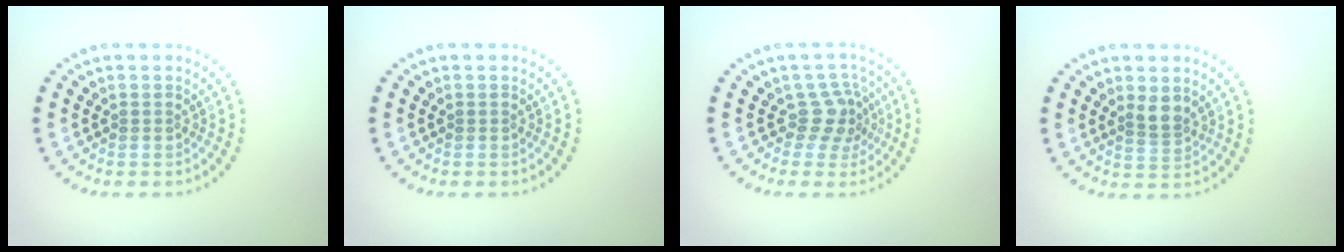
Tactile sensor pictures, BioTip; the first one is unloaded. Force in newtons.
{"total": 0.0}
{"total": 2.8, "press": 2.1, "slide": 1.8}
{"total": 2.0, "press": 1.7, "slide": 1.0}